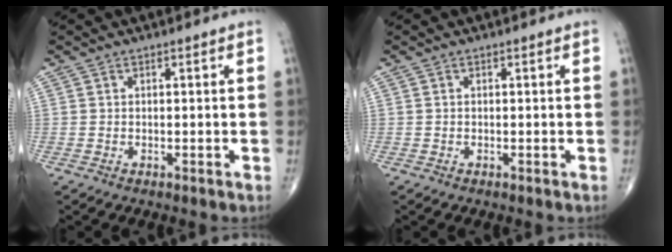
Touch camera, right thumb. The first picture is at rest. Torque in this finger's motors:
{"motor_torque": [-0.02, 0.32, -0.13, -0.11, 0.05]}